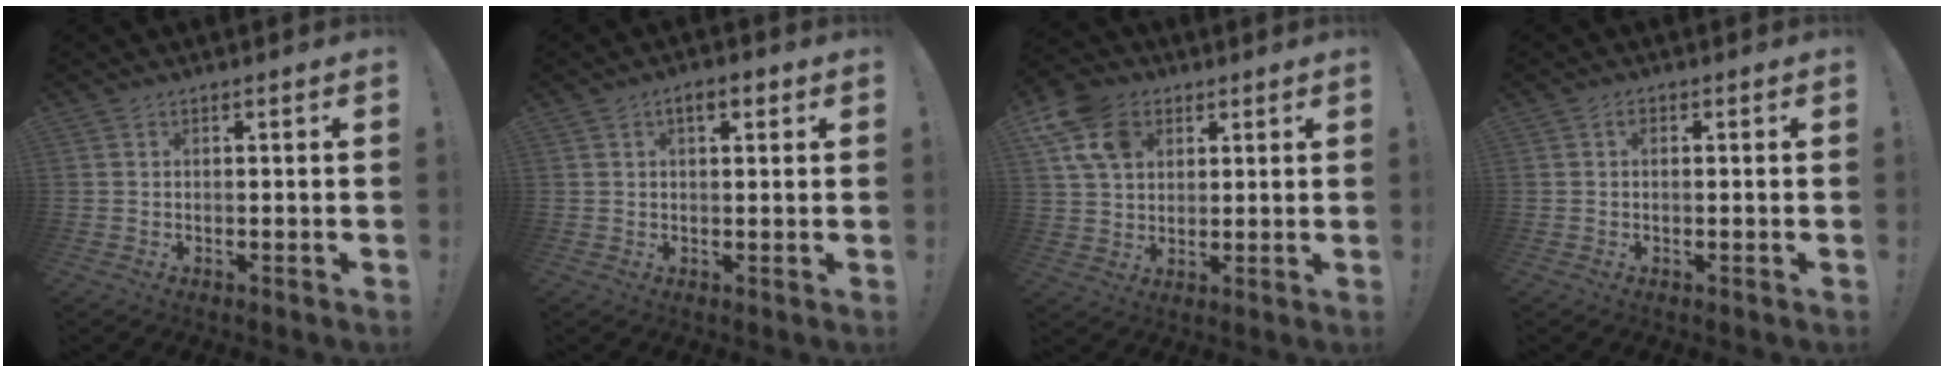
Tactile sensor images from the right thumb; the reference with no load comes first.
{"total": 4.0, "force": [1.8, 1.6, 3.2], "torque": [-0.041, -0.002, 0.027]}
{"total": 12.8, "force": [5.7, 9.3, 6.6], "torque": [-0.115, -0.012, 0.114]}
{"total": 1.0, "force": [0.3, 0.6, 0.8], "torque": [-0.014, 0.004, 0.003]}